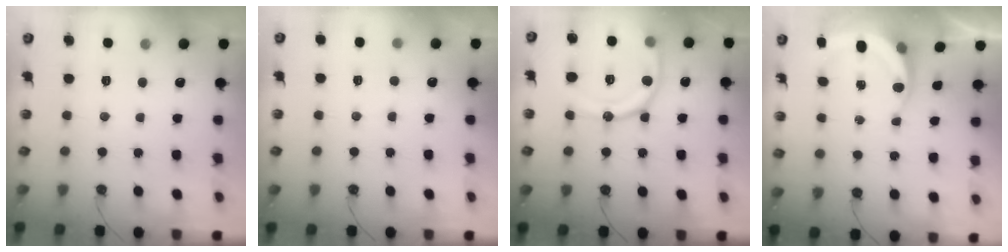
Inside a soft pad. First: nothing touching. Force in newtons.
{"total": 4.1, "press": 4.0, "slide": 0.9}
{"total": 17.2, "press": 17.1, "slide": 2.0}
{"total": 5.3, "press": 5.3, "slide": 0.4}